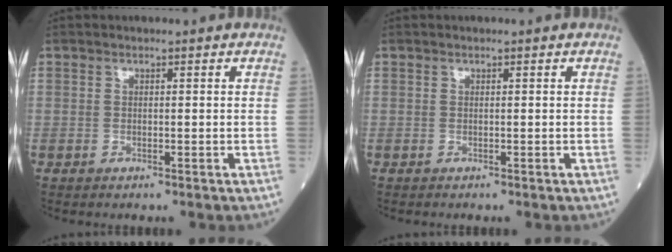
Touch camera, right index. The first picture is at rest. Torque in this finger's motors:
{"motor_torque": [0.11, 0.01, 0.07, 0.02]}